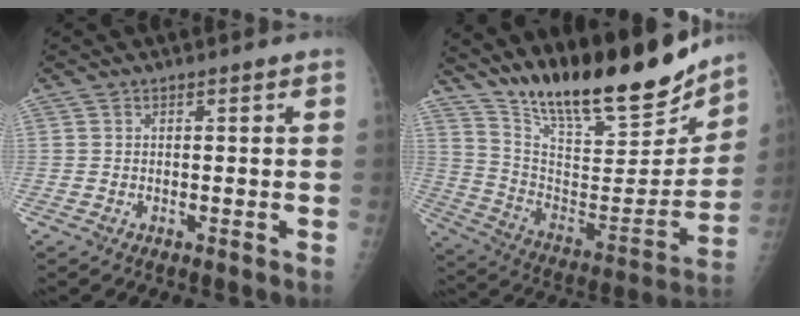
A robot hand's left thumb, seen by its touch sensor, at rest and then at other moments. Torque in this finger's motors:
{"motor_torque": [0.40, 0.24, 1.41, -1.36, 0.13]}